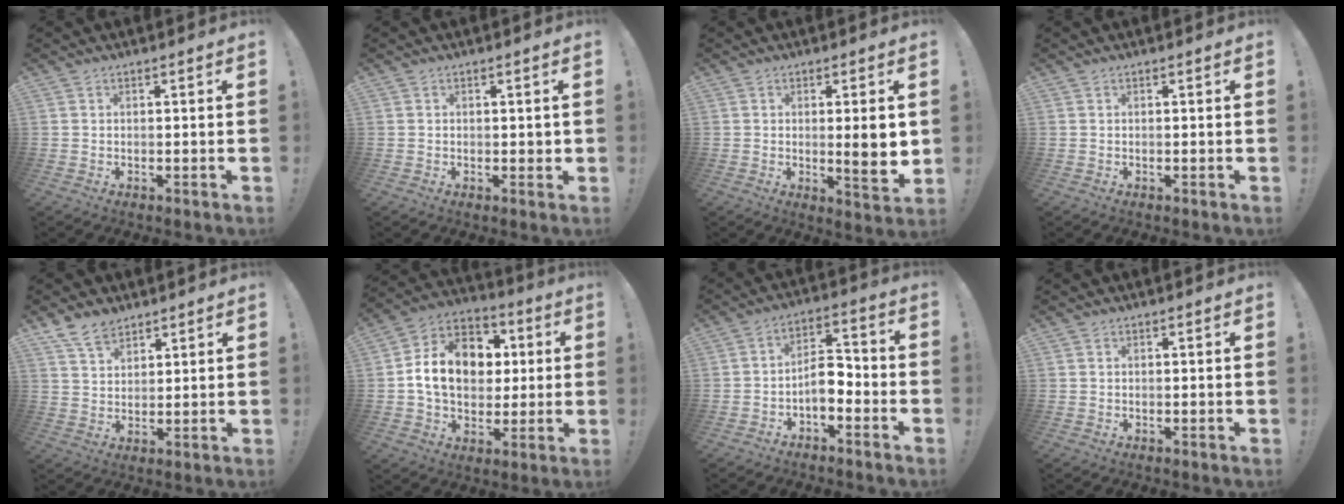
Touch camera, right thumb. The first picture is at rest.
{"total": 1.4, "force": [0.0, 1.1, 0.9], "torque": [-0.009, 0.004, -0.002]}
{"total": 8.4, "force": [0.6, 1.3, 8.2], "torque": [-0.102, -0.018, 0.007]}
{"total": 0.0}
{"total": 7.6, "force": [5.8, 4.1, 2.6], "torque": [-0.056, -0.027, 0.115]}
{"total": 17.2, "force": [2.3, 13.3, 10.5], "torque": [-0.154, 0.012, 0.052]}
{"total": 8.5, "force": [-3.6, 4.8, 6.0], "torque": [-0.107, 0.022, -0.065]}
{"total": 0.0}